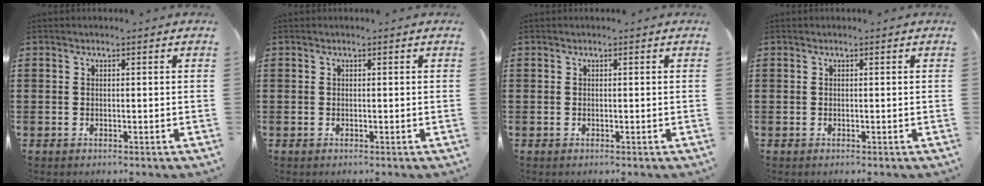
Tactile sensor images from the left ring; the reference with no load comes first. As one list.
[{"total": 0.0}, {"total": 0.0}, {"total": 0.0}]